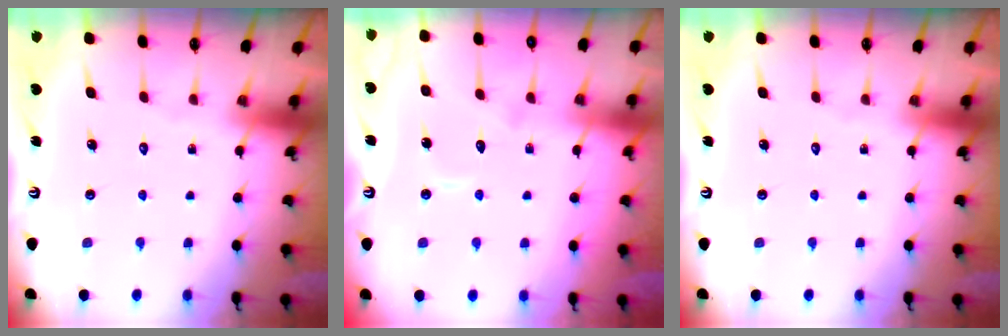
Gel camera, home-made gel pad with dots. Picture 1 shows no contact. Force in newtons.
{"total": 7.3, "press": 7.3, "slide": 0.7}
{"total": 0.0}